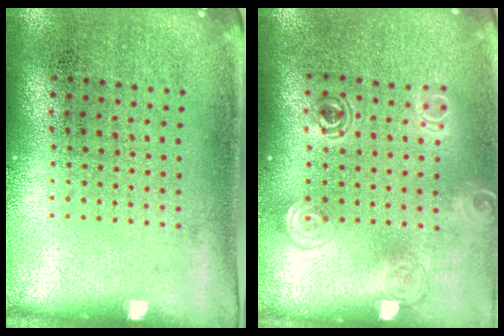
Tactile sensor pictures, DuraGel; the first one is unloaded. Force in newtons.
{"total": 1.4, "press": 1.2, "slide": 0.8}